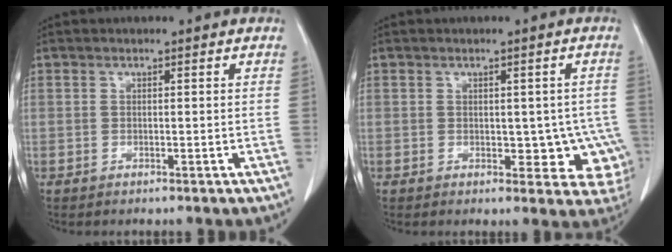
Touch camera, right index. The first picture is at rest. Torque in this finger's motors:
{"motor_torque": [-0.07, 0.03, 0.06, 0.00]}